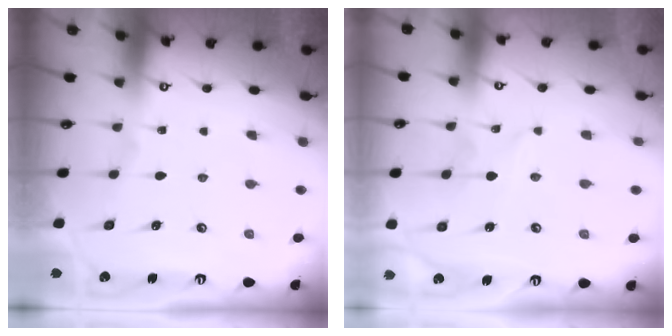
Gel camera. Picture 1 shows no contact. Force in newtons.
{"total": 0.7, "press": 0.7, "slide": 0.1}